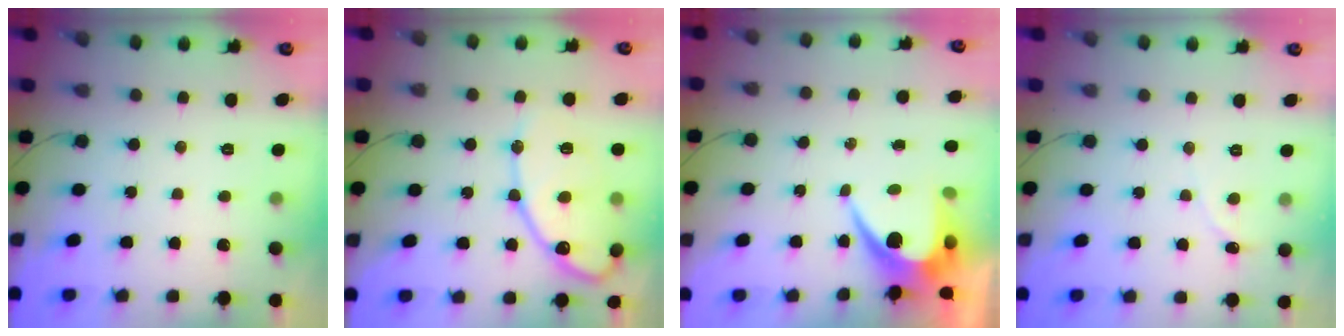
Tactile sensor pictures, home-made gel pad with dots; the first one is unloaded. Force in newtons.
{"total": 15.3, "press": 15.2, "slide": 1.2}
{"total": 8.7, "press": 8.7, "slide": 0.4}
{"total": 0.0}